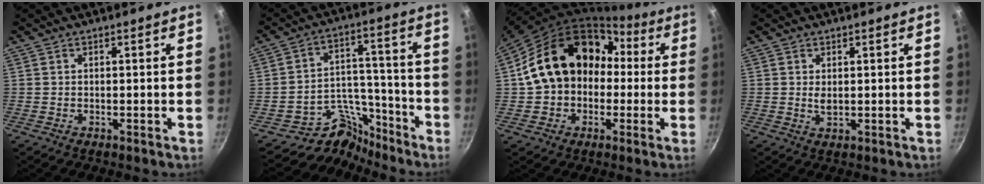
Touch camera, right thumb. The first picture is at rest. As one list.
[{"total": 10.9, "force": [-9.2, 5.8, 0.7], "torque": [0.046, 0.111, -0.155]}, {"total": 20.0, "force": [1.3, 15.7, 12.2], "torque": [-0.177, 0.070, 0.024]}, {"total": 1.6, "force": [0.4, 0.8, 1.4], "torque": [-0.026, -0.003, 0.008]}]